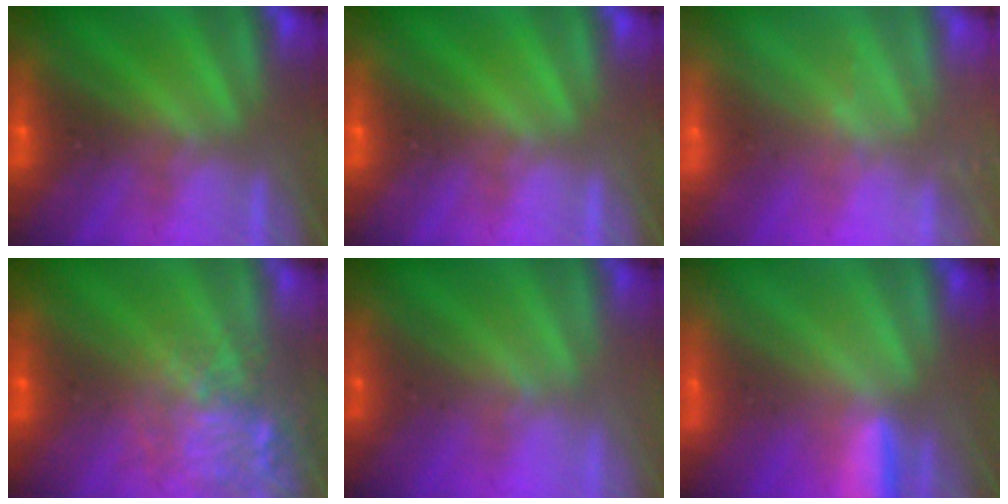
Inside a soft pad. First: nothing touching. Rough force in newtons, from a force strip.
{"total": 0.0}
{"total": 2.4}
{"total": 7.4}
{"total": 1.4}
{"total": 2.8}